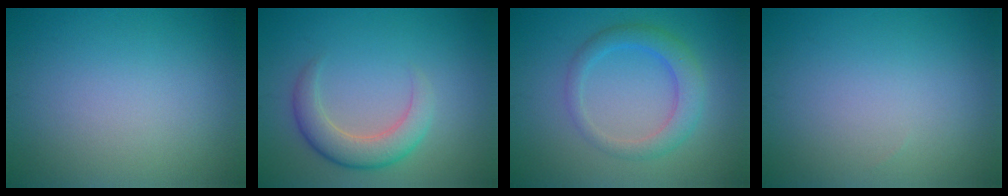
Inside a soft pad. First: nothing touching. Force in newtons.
{"total": 3.8, "press": 3.8, "slide": 0.4}
{"total": 3.4, "press": 3.4, "slide": 0.1}
{"total": 0.0}